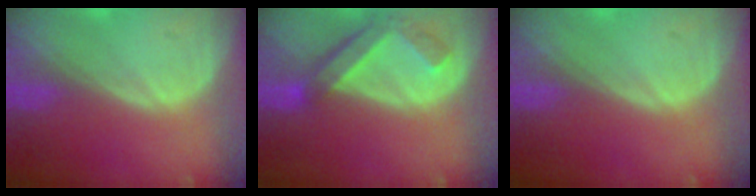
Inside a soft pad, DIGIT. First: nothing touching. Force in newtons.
{"total": 6.5, "press": 5.8, "slide": 3.0}
{"total": 0.0}